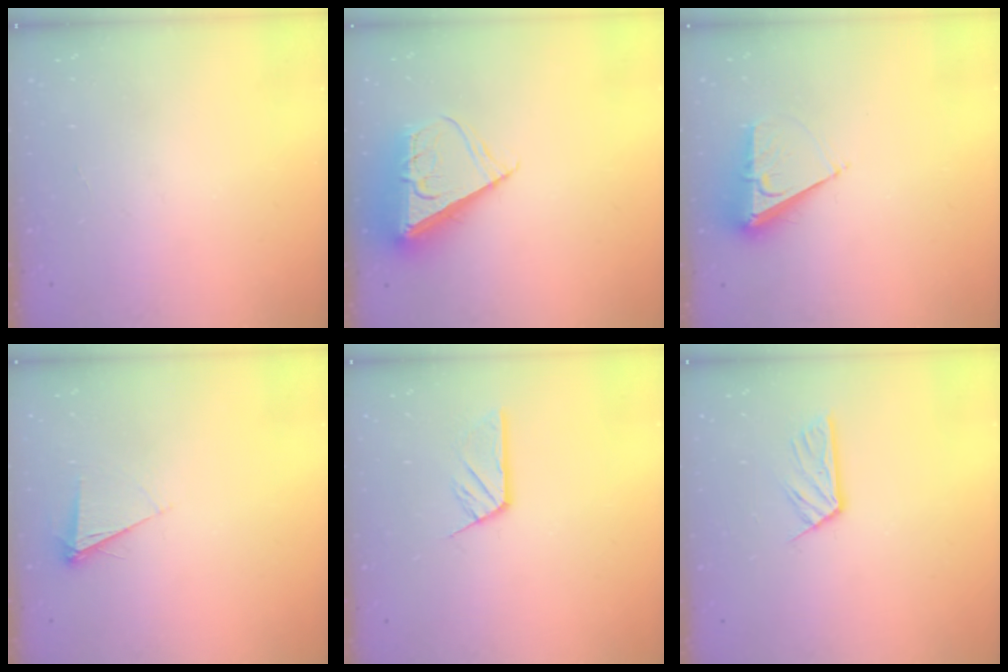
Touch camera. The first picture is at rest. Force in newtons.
{"total": 10.5, "press": 10.4, "slide": 0.5}
{"total": 7.0, "press": 7.0, "slide": 0.7}
{"total": 5.1, "press": 5.0, "slide": 0.6}
{"total": 4.8, "press": 4.8, "slide": 0.3}
{"total": 8.7, "press": 8.7, "slide": 0.7}